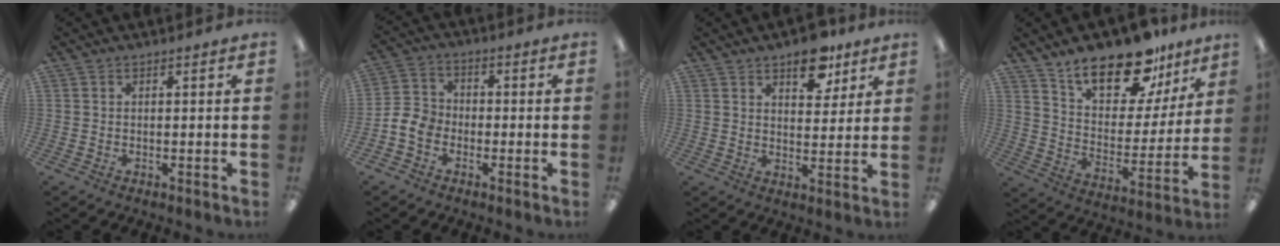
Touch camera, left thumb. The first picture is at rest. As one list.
[{"total": 6.0, "force": [-2.7, 4.6, 2.7], "torque": [-0.056, 0.018, -0.046]}, {"total": 9.3, "force": [6.2, 4.8, 5.0], "torque": [-0.042, -0.035, 0.102]}, {"total": 19.1, "force": [14.5, 8.2, 9.4], "torque": [-0.149, -0.093, 0.251]}]